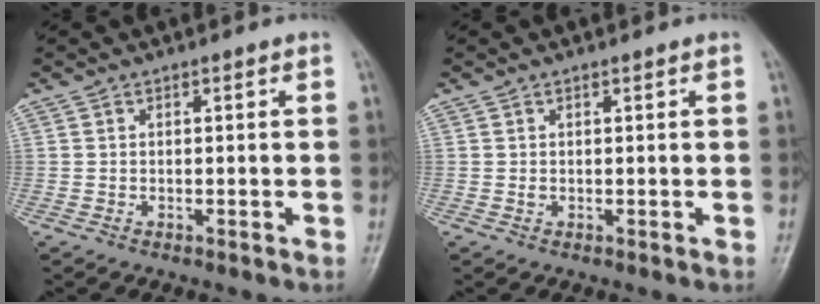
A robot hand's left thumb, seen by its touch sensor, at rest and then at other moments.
{"total": 0.6, "force": [0.3, 0.3, 0.4], "torque": [-0.005, -0.001, 0.006]}